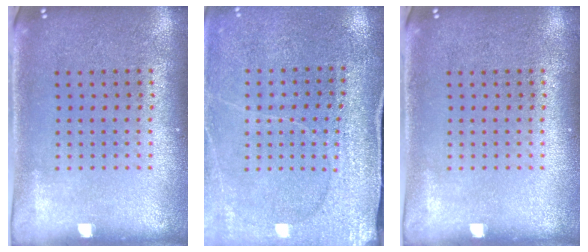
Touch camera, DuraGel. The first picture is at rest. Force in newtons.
{"total": 3.0, "press": 3.0, "slide": 0.2}
{"total": 0.0}